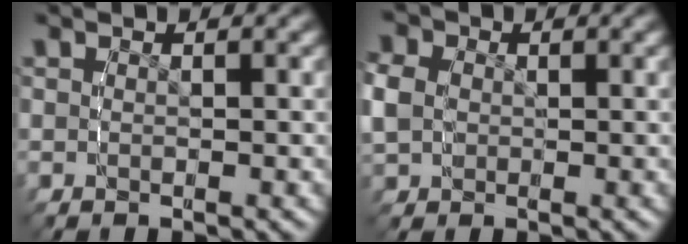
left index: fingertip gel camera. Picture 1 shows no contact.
{"total": 3.7, "force": [0.4, 3.3, 1.7], "torque": [-0.053, -0.008, 0.012]}